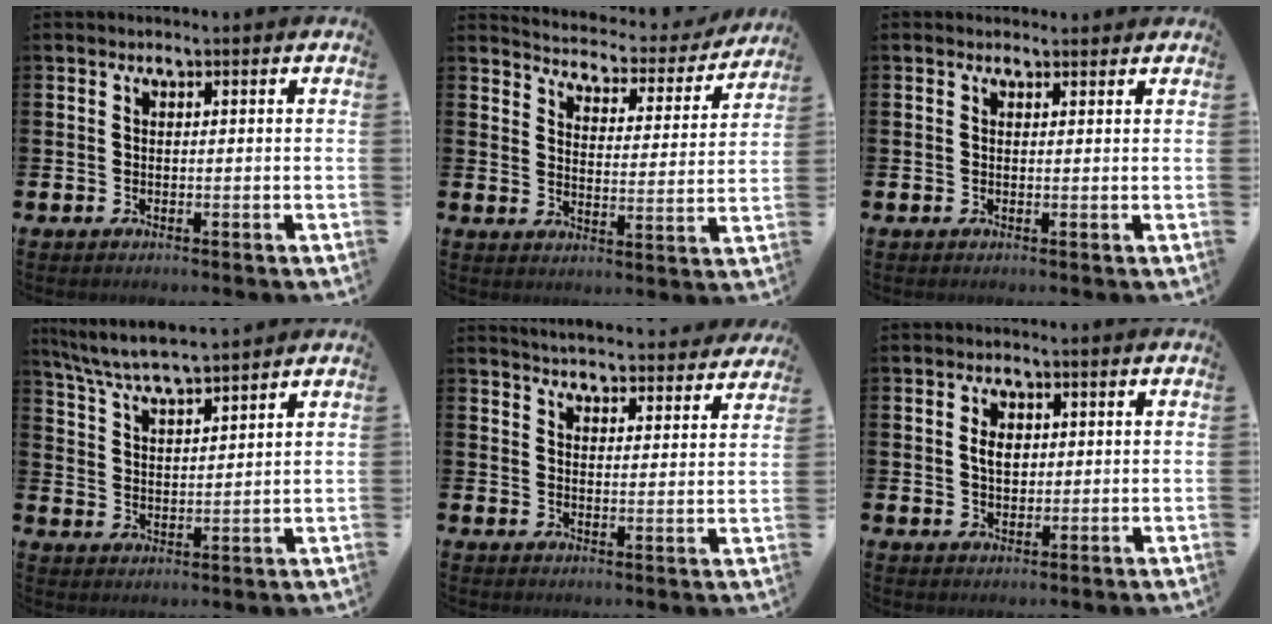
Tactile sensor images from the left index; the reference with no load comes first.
{"total": 4.2, "force": [4.0, 1.0, 0.5], "torque": [-0.028, -0.040, 0.061]}
{"total": 0.8, "force": [0.7, 0.4, 0.1], "torque": [0.008, 0.002, 0.010]}
{"total": 6.4, "force": [6.3, 0.2, 1.5], "torque": [-0.055, -0.036, 0.111]}
{"total": 4.9, "force": [4.9, 0.5, 0.1], "torque": [-0.019, -0.036, 0.086]}
{"total": 2.9, "force": [0.9, 1.9, 2.1], "torque": [-0.027, 0.003, 0.010]}